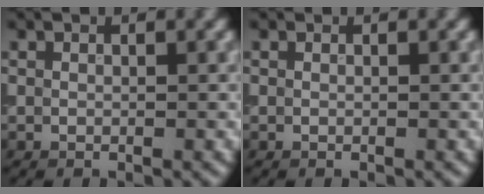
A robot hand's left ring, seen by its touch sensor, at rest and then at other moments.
{"total": 0.0}